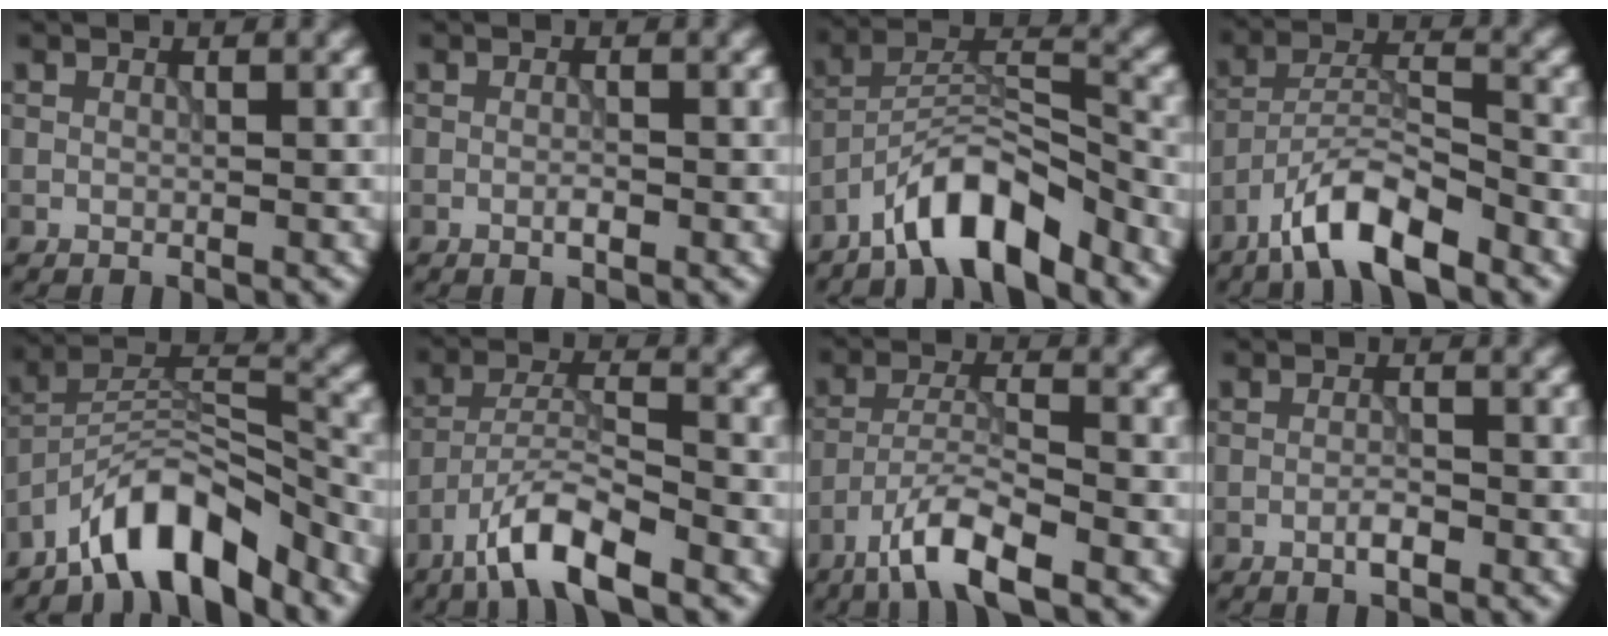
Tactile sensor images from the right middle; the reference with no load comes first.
{"total": 0.9, "force": [-0.4, 0.3, 0.8], "torque": [-0.015, 0.000, -0.007]}
{"total": 7.6, "force": [-5.6, 2.1, 4.6], "torque": [-0.075, 0.013, -0.104]}
{"total": 7.2, "force": [-5.1, 2.0, 4.8], "torque": [-0.080, 0.009, -0.095]}
{"total": 8.3, "force": [-6.3, 2.5, 4.8], "torque": [-0.069, 0.011, -0.119]}
{"total": 6.5, "force": [-4.4, 1.6, 4.6], "torque": [-0.079, 0.006, -0.087]}
{"total": 5.9, "force": [-3.9, 1.3, 4.2], "torque": [-0.076, 0.003, -0.080]}
{"total": 1.6, "force": [-0.8, 0.4, 1.3], "torque": [-0.024, 0.002, -0.017]}